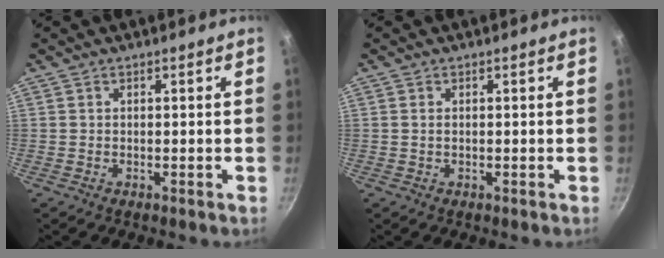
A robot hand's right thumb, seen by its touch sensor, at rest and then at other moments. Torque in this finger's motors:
{"motor_torque": [-0.12, 0.04, 0.04, 0.44, -0.07]}